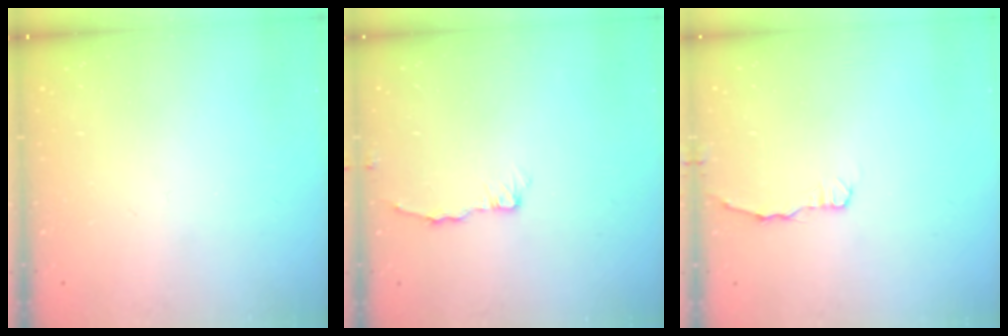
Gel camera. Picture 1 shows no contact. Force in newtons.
{"total": 5.0, "press": 5.0, "slide": 0.5}
{"total": 2.9, "press": 2.9, "slide": 0.4}